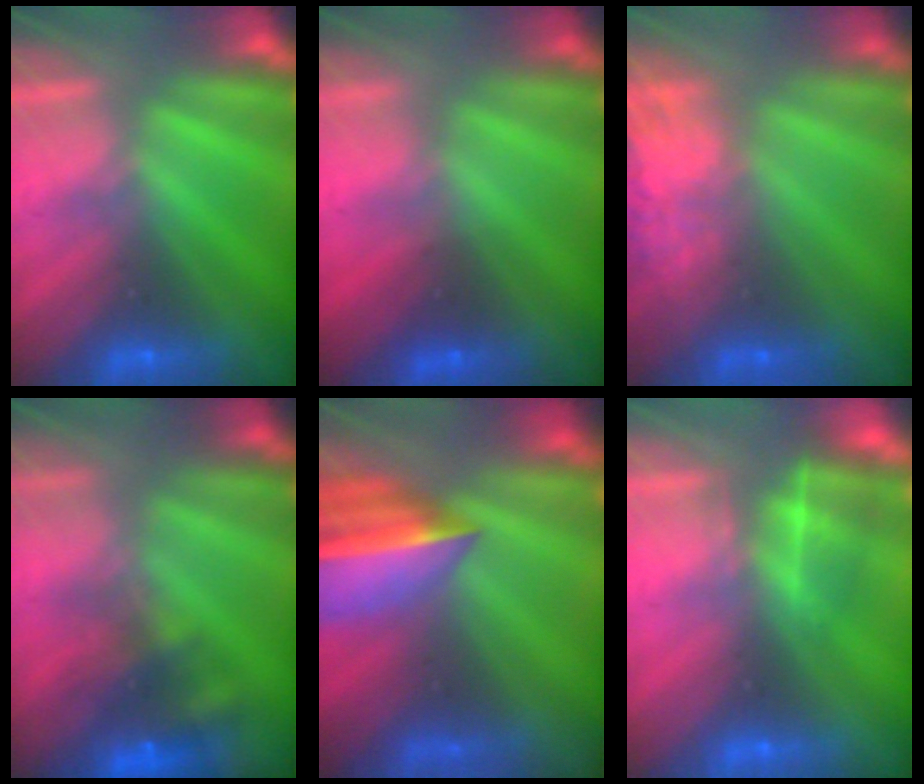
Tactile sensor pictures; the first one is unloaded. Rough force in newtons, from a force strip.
{"total": 1.5}
{"total": 7.8}
{"total": 7.3}
{"total": 7.4}
{"total": 4.5}